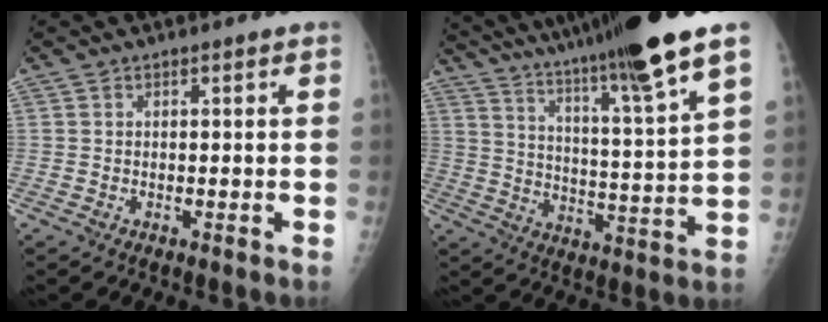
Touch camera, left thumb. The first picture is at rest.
{"total": 24.1, "force": [18.6, 0.1, 15.3], "torque": [-0.247, -0.086, 0.287]}